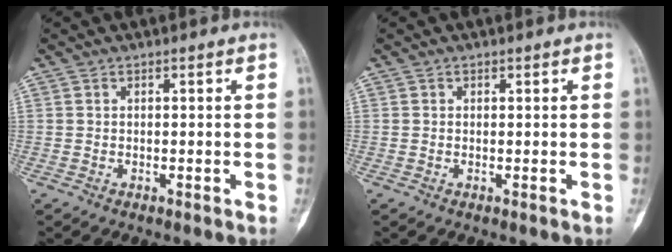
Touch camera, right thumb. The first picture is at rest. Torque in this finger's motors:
{"motor_torque": [-0.25, 0.02, -0.12, 0.03, -0.03]}